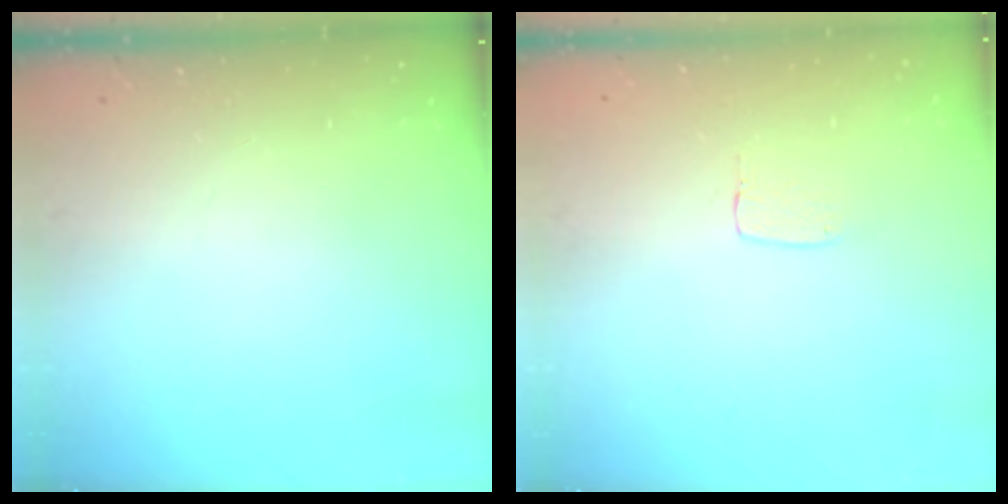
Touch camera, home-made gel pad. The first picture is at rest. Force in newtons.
{"total": 3.2, "press": 3.2, "slide": 0.2}